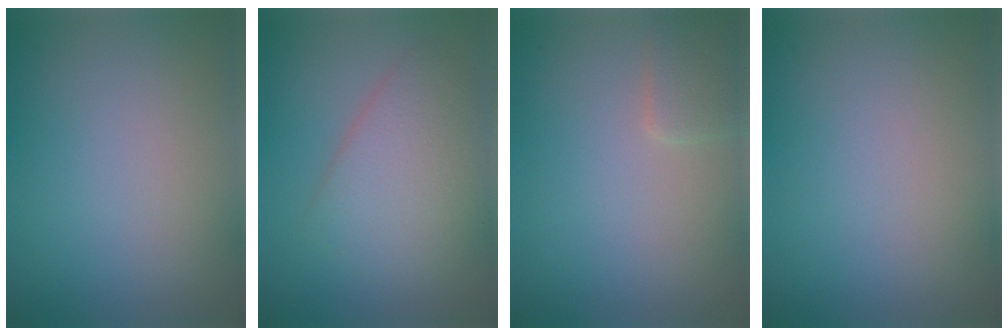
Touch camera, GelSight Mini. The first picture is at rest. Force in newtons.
{"total": 4.6, "press": 4.6, "slide": 0.1}
{"total": 1.6, "press": 1.6, "slide": 0.1}
{"total": 0.0}